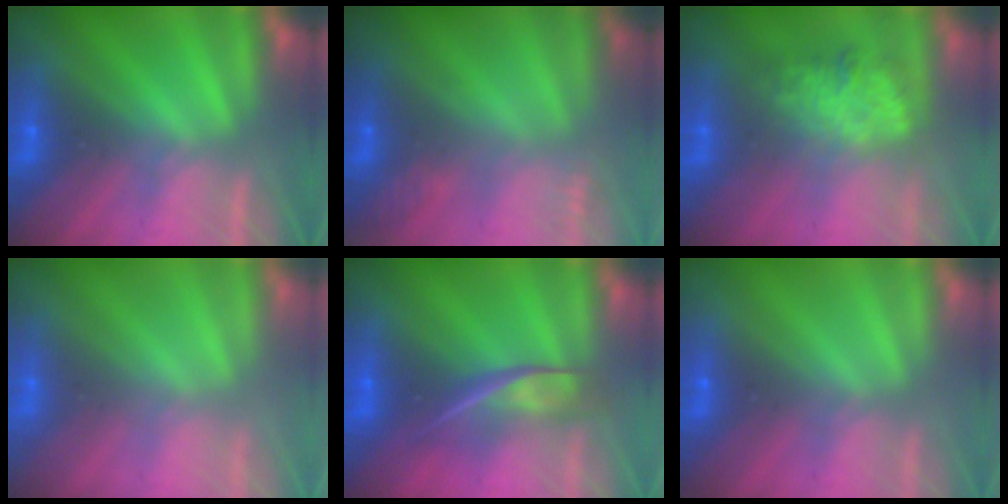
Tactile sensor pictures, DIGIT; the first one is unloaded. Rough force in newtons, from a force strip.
{"total": 2.9}
{"total": 2.6}
{"total": 2.9}
{"total": 2.4}
{"total": 2.9}